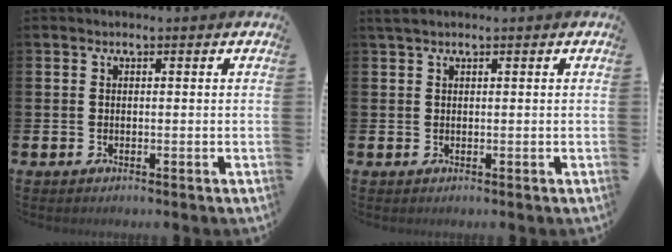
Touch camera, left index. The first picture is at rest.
{"total": 1.0, "force": [0.8, 0.1, 0.6], "torque": [-0.014, 0.004, 0.014]}